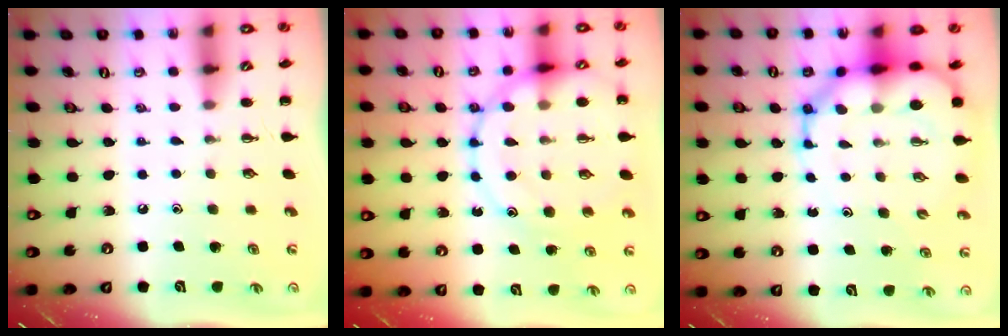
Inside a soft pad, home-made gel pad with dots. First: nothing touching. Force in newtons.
{"total": 18.8, "press": 18.7, "slide": 1.9}
{"total": 13.3, "press": 12.8, "slide": 3.7}